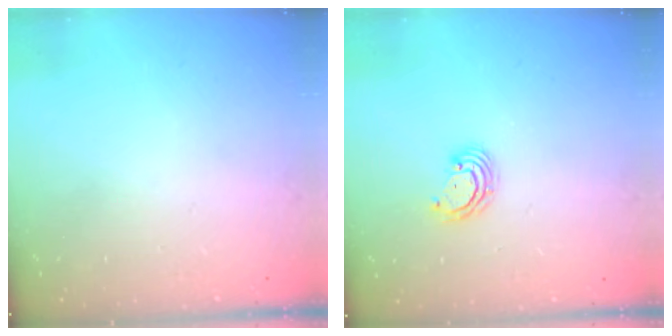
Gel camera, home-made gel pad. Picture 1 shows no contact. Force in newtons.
{"total": 3.6, "press": 3.6, "slide": 0.3}